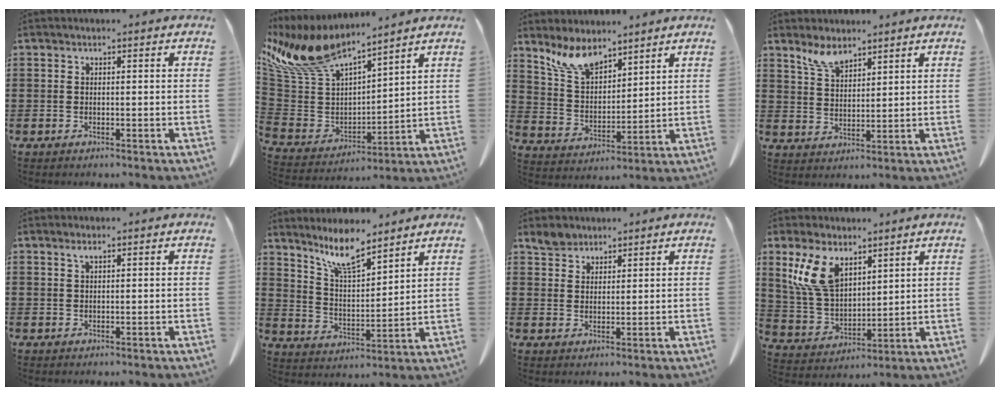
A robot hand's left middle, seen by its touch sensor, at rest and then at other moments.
{"total": 12.1, "force": [10.4, 3.6, 5.0], "torque": [-0.141, -0.058, 0.189]}
{"total": 8.2, "force": [6.9, 2.9, 3.5], "torque": [-0.093, -0.020, 0.133]}
{"total": 4.7, "force": [4.0, 1.5, 1.9], "torque": [-0.049, -0.009, 0.076]}
{"total": 0.9, "force": [0.4, 0.2, 0.8], "torque": [-0.017, 0.002, 0.006]}
{"total": 8.4, "force": [7.1, 1.3, 4.3], "torque": [-0.098, -0.030, 0.128]}
{"total": 3.0, "force": [2.4, 1.6, 0.5], "torque": [-0.019, 0.005, 0.047]}
{"total": 9.7, "force": [5.5, 5.2, 6.1], "torque": [-0.152, -0.003, 0.103]}